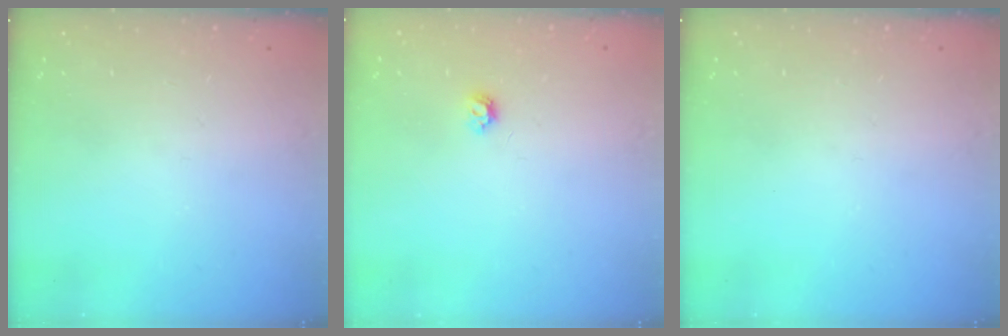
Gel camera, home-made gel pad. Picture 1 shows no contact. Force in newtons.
{"total": 4.0, "press": 4.0, "slide": 0.6}
{"total": 0.0}